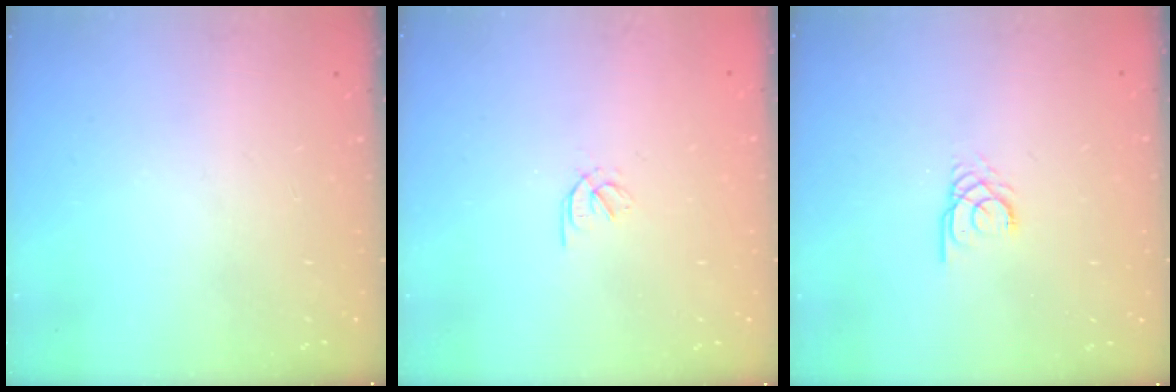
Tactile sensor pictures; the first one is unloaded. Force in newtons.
{"total": 1.7, "press": 1.6, "slide": 0.6}
{"total": 2.4, "press": 2.4, "slide": 0.3}